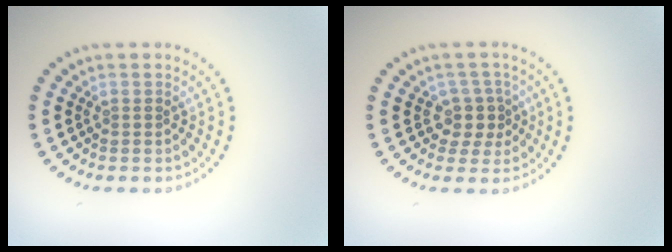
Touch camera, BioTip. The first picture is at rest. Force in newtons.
{"total": 2.4, "press": 1.9, "slide": 1.5}